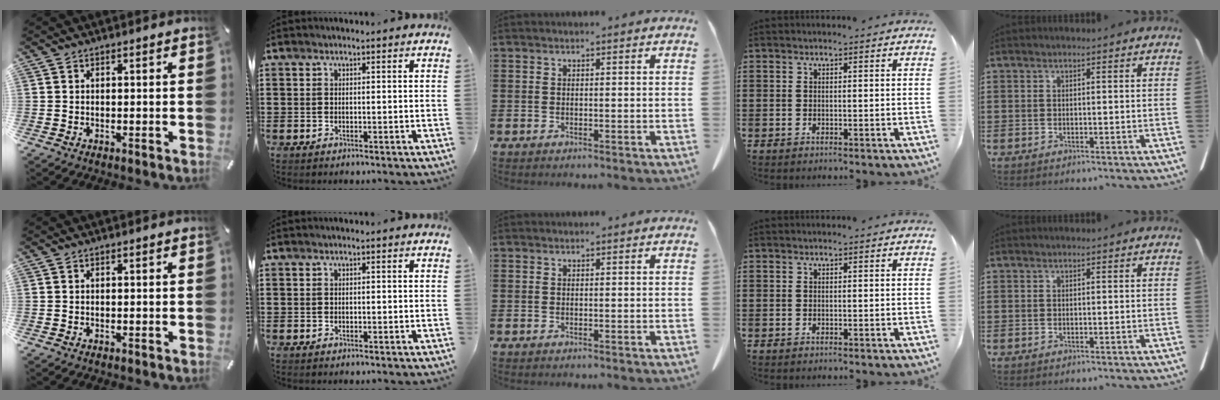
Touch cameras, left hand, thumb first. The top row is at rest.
{}